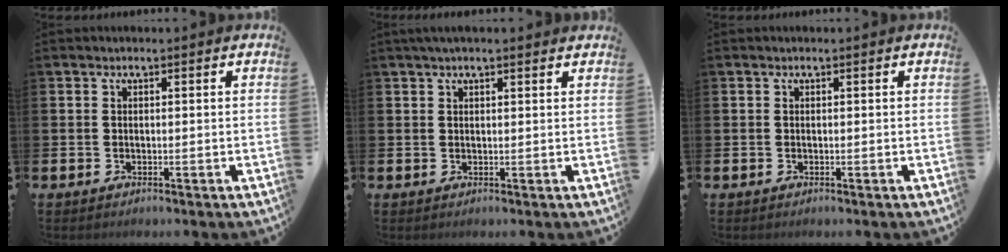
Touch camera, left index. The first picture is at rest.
{"total": 1.8, "force": [1.5, 0.2, 1.1], "torque": [-0.018, 0.004, 0.026]}
{"total": 0.0}